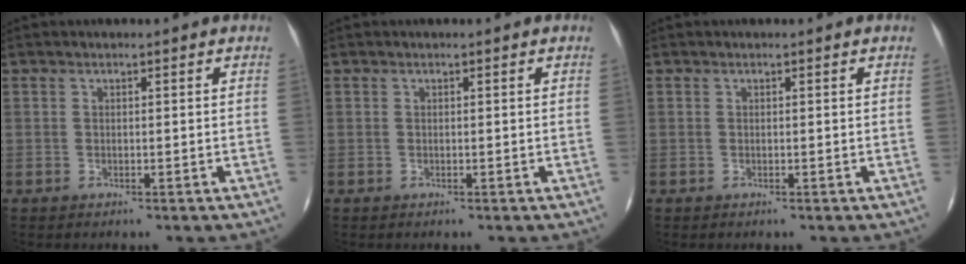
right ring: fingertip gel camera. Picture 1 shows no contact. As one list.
[{"total": 0.0}, {"total": 0.0}]